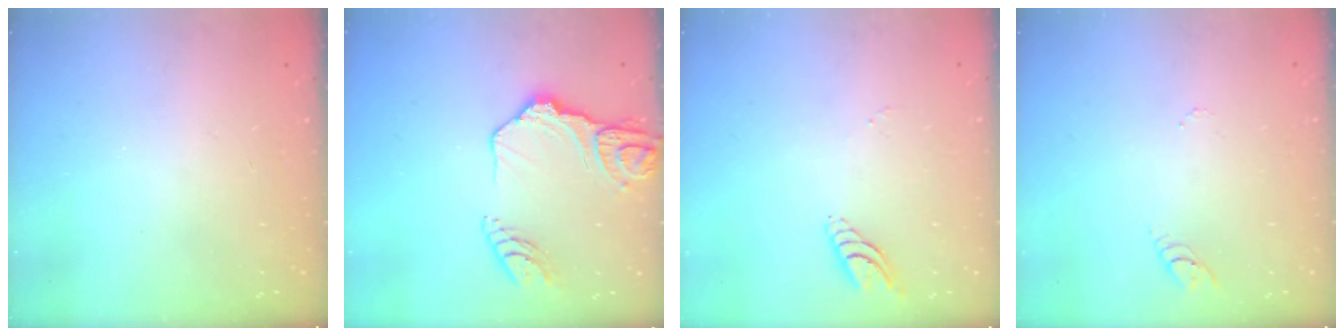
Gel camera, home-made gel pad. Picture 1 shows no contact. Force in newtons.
{"total": 15.8, "press": 15.8, "slide": 1.3}
{"total": 7.8, "press": 7.8, "slide": 0.6}
{"total": 2.9, "press": 2.9, "slide": 0.2}